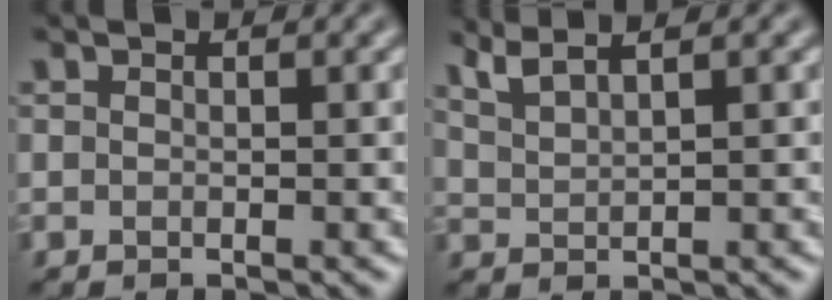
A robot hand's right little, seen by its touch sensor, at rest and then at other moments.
{"total": 3.2, "force": [2.4, -2.0, -0.8], "torque": [0.007, 0.004, 0.046]}